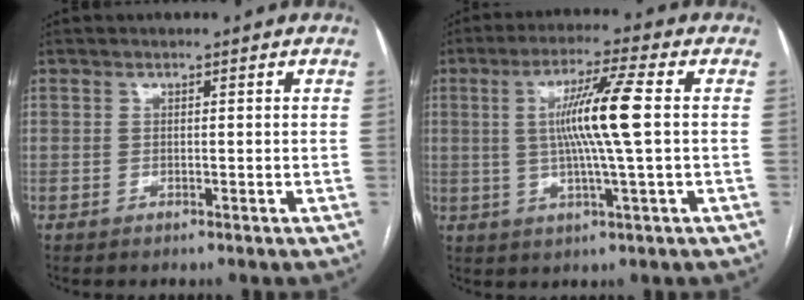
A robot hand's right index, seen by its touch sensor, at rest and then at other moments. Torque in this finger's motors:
{"motor_torque": [0.95, -0.08, 0.47, 0.12]}